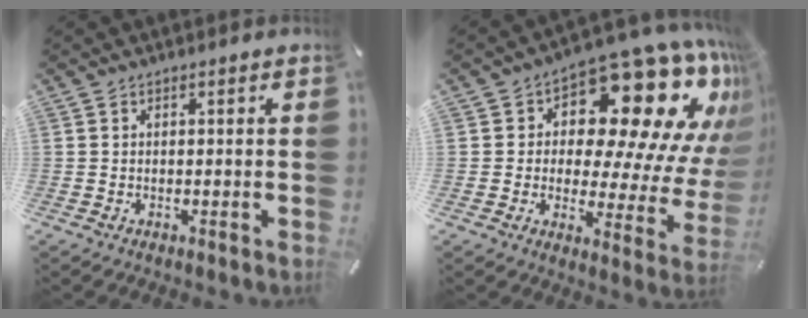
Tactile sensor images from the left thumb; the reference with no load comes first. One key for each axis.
{"total": 21.4, "fx": 10.2, "fy": 10.5, "fz": 15.5, "tx": -0.201, "ty": -0.089, "tz": 0.165}